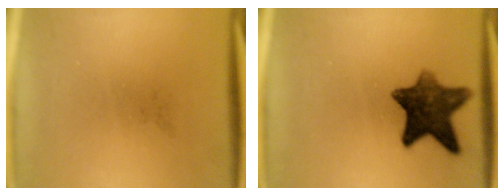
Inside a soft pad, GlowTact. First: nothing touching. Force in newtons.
{"total": 10.2}